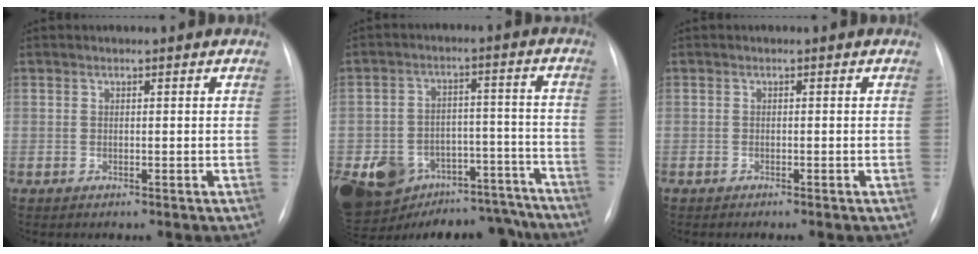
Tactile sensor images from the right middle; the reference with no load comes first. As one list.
[{"total": 22.9, "force": [-18.5, 11.2, 7.6], "torque": [-0.145, 0.028, -0.248]}, {"total": 0.7, "force": [-0.6, 0.0, 0.4], "torque": [-0.009, -0.002, -0.009]}]